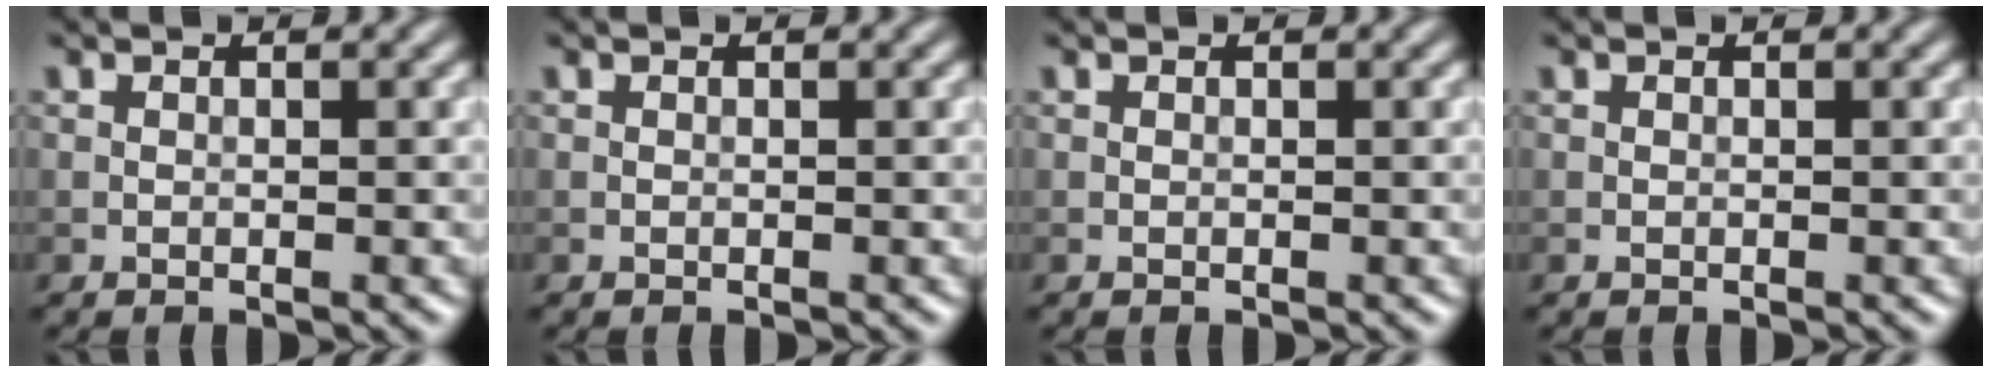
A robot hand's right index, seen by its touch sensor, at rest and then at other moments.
{"total": 0.0}
{"total": 0.0}
{"total": 0.0}